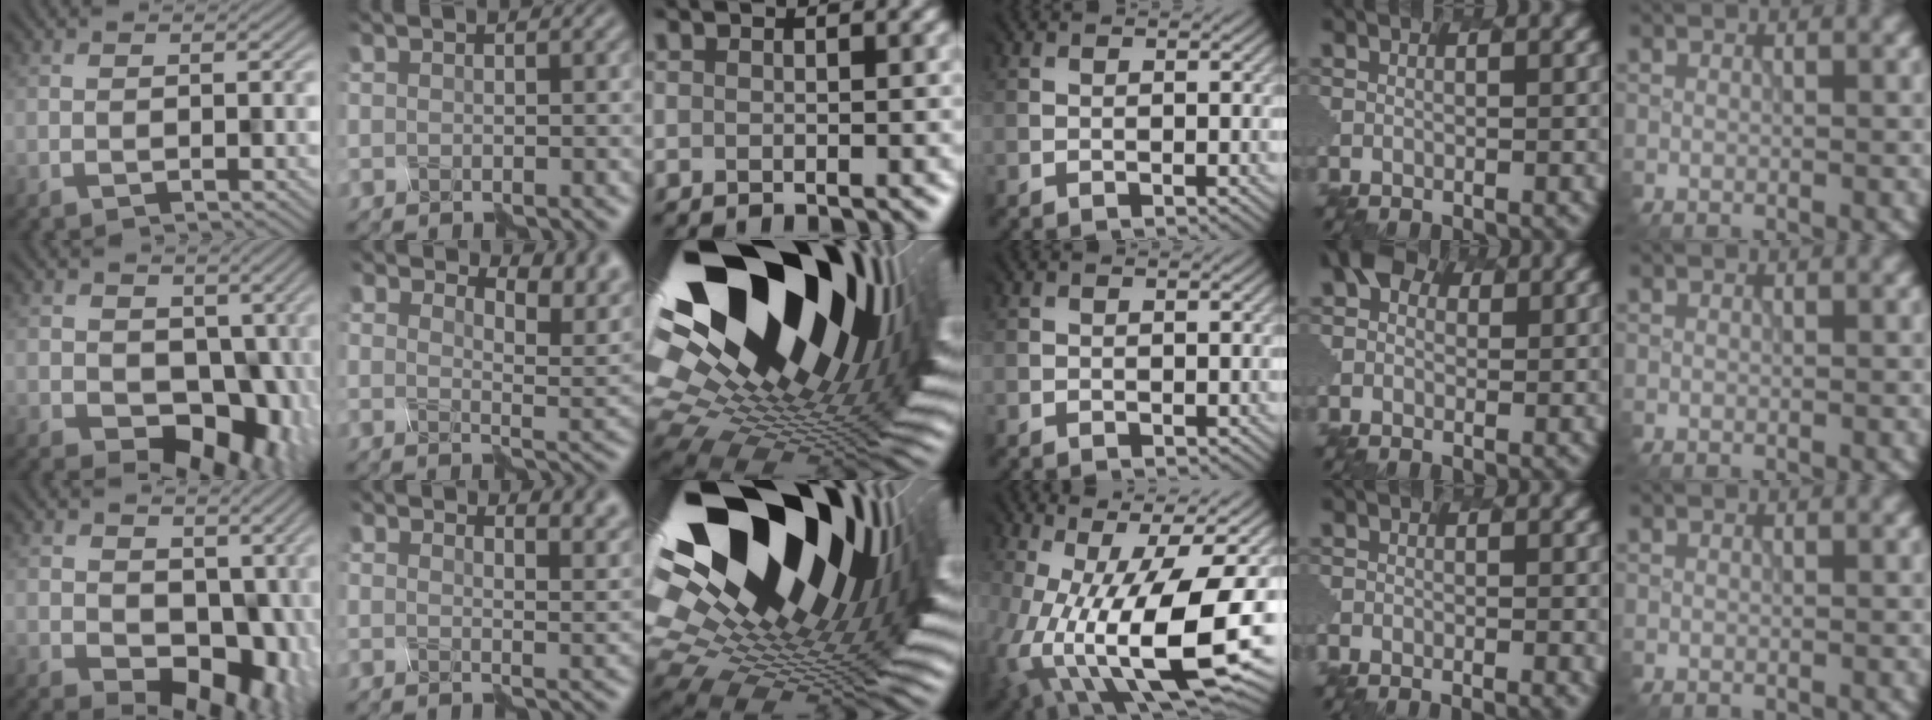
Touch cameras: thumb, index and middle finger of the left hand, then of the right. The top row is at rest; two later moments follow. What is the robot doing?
{"motion": "disassemble", "object": "spray bottle"}